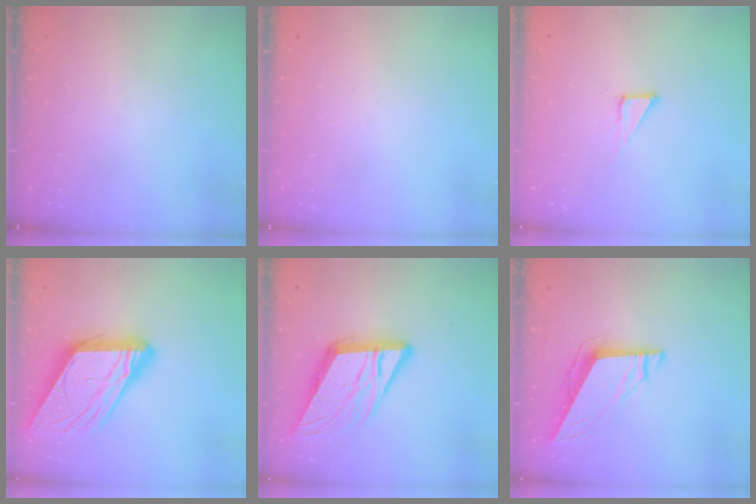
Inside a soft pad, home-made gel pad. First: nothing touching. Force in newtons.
{"total": 0.0}
{"total": 1.9, "press": 1.9, "slide": 0.1}
{"total": 17.5, "press": 17.4, "slide": 1.8}
{"total": 15.2, "press": 15.0, "slide": 2.6}
{"total": 8.8, "press": 8.7, "slide": 1.4}